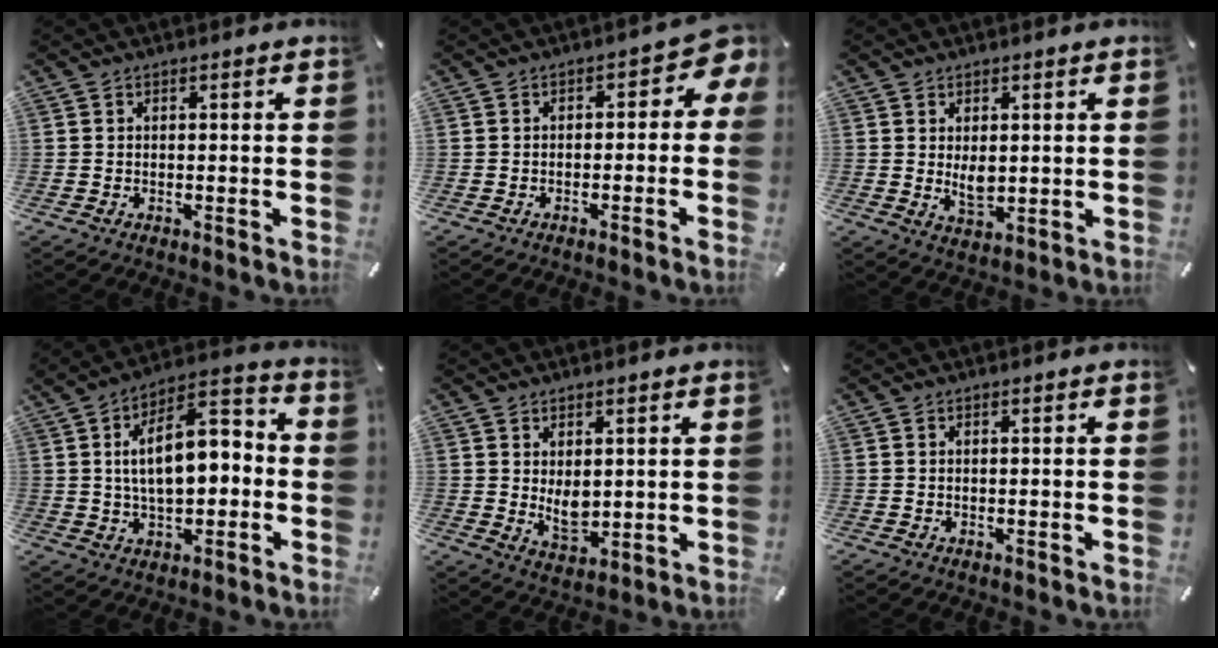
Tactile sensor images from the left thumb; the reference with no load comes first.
{"total": 4.7, "force": [-0.1, 3.0, 3.7], "torque": [-0.048, -0.002, -0.011]}
{"total": 4.7, "force": [1.0, 3.1, 3.4], "torque": [-0.056, -0.006, 0.015]}
{"total": 13.4, "force": [0.7, 7.8, 10.9], "torque": [-0.171, 0.010, 0.013]}
{"total": 5.7, "force": [1.5, 4.1, 3.7], "torque": [-0.053, -0.011, 0.030]}
{"total": 0.0}